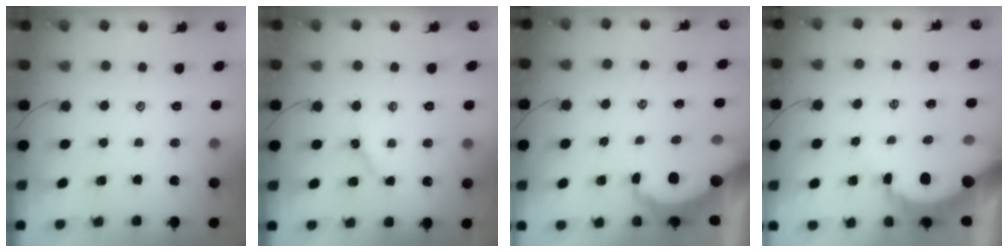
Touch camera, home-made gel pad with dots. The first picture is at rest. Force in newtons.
{"total": 2.9, "press": 2.9, "slide": 0.4}
{"total": 6.0, "press": 6.0, "slide": 0.8}
{"total": 8.4, "press": 8.4, "slide": 0.7}